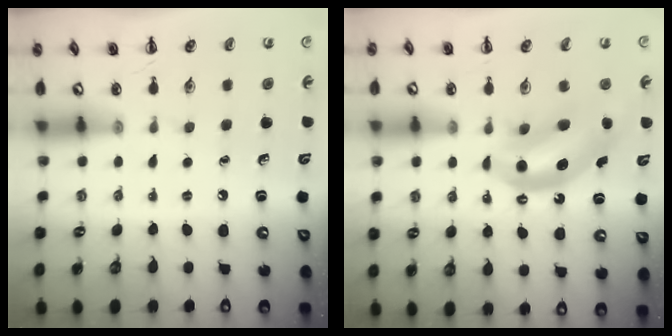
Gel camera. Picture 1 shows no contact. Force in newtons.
{"total": 9.6, "press": 9.3, "slide": 2.3}